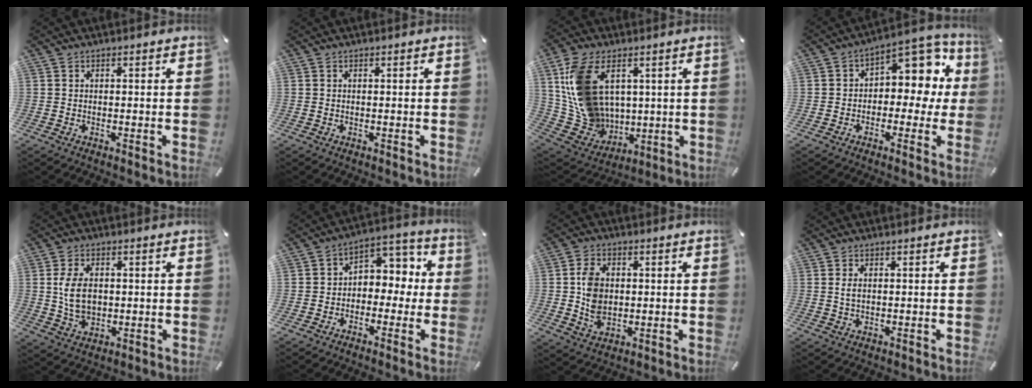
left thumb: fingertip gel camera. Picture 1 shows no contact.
{"total": 0.0}
{"total": 15.8, "force": [5.6, 12.3, 8.2], "torque": [-0.194, -0.012, 0.117]}
{"total": 10.2, "force": [3.1, 6.6, 7.1], "torque": [-0.084, -0.026, 0.052]}
{"total": 7.9, "force": [0.8, 5.6, 5.5], "torque": [-0.118, -0.003, 0.010]}
{"total": 6.2, "force": [-1.0, 5.6, 2.3], "torque": [-0.023, 0.010, -0.024]}
{"total": 8.0, "force": [0.4, 6.2, 5.1], "torque": [-0.095, 0.000, 0.006]}
{"total": 1.4, "force": [0.4, 0.7, 1.1], "torque": [-0.025, 0.003, 0.006]}